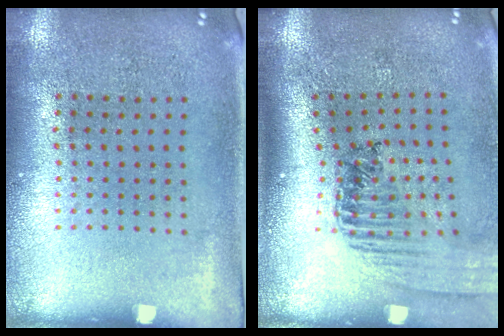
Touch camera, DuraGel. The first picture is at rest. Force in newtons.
{"total": 1.5, "press": 1.5, "slide": 0.2}